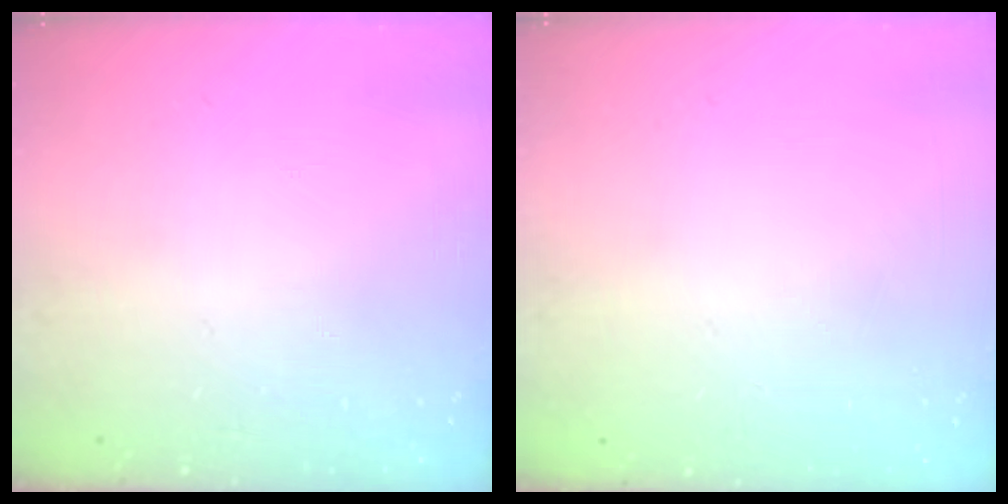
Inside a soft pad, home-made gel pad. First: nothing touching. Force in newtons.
{"total": 0.0}